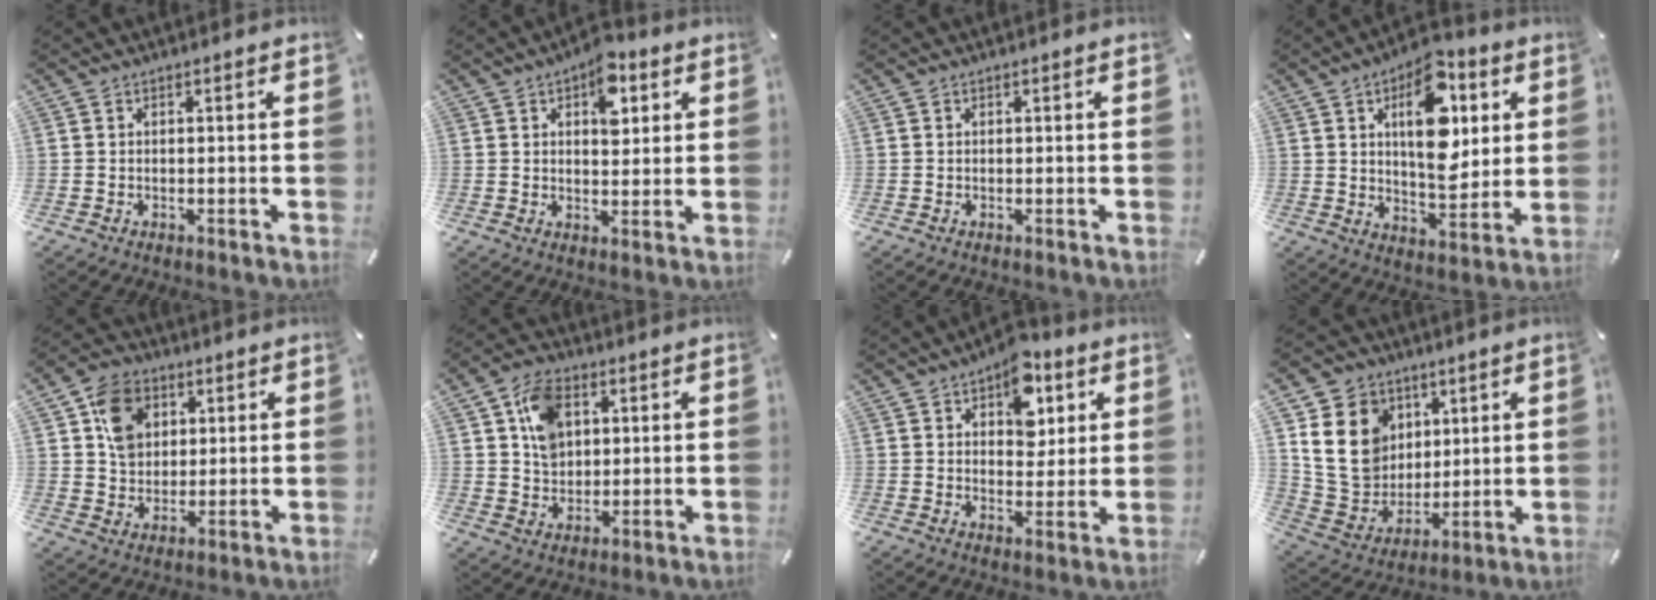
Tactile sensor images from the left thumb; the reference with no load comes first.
{"total": 8.7, "force": [3.7, 5.2, 6.0], "torque": [-0.060, -0.013, 0.055]}
{"total": 0.0}
{"total": 17.1, "force": [5.8, 9.5, 13.0], "torque": [-0.178, -0.019, 0.095]}
{"total": 10.1, "force": [3.6, 8.3, 4.5], "torque": [-0.076, 0.008, 0.071]}
{"total": 9.8, "force": [3.3, 7.7, 5.1], "torque": [-0.083, 0.009, 0.064]}
{"total": 10.7, "force": [5.1, 7.0, 6.4], "torque": [-0.068, -0.019, 0.082]}
{"total": 16.7, "force": [4.8, 14.4, 6.9], "torque": [-0.143, -0.019, 0.098]}